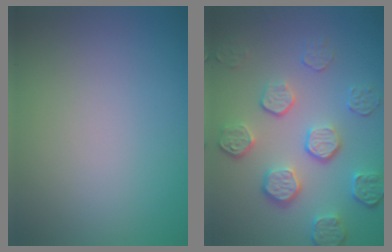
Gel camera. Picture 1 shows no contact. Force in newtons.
{"total": 5.6, "press": 4.0, "slide": 3.9}